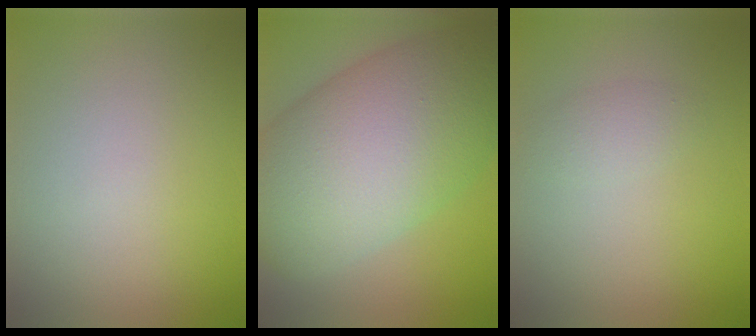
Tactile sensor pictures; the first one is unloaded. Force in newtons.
{"total": 14.0, "press": 14.0, "slide": 0.2}
{"total": 1.4, "press": 1.4, "slide": 0.1}